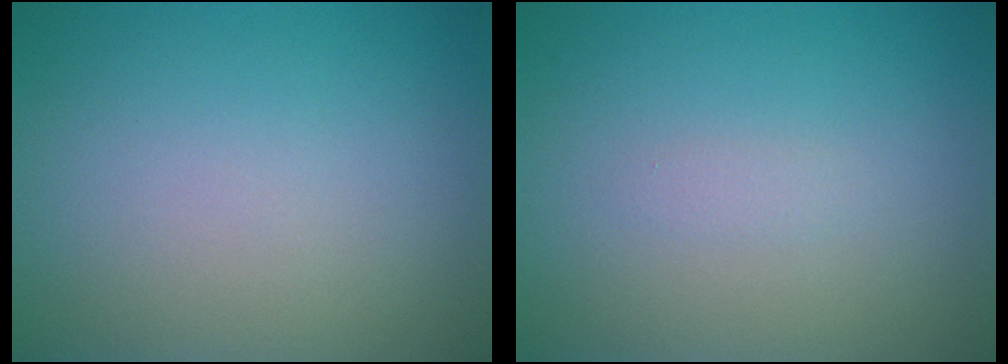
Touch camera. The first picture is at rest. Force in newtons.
{"total": 0.7, "press": 0.7, "slide": 0.1}